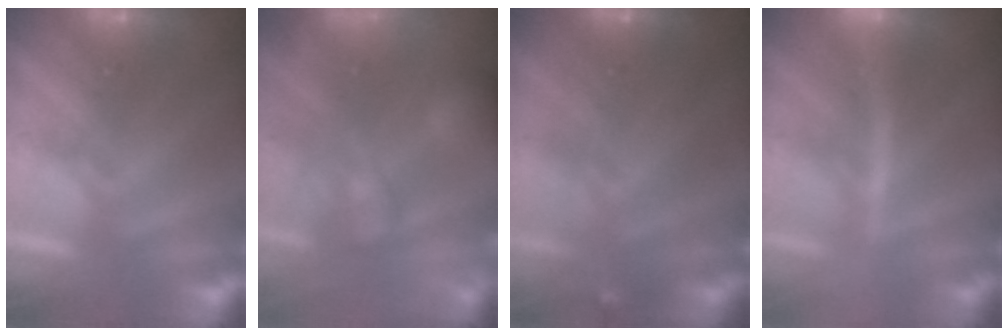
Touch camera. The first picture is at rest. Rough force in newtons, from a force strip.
{"total": 6.6}
{"total": 7.7}
{"total": 2.6}